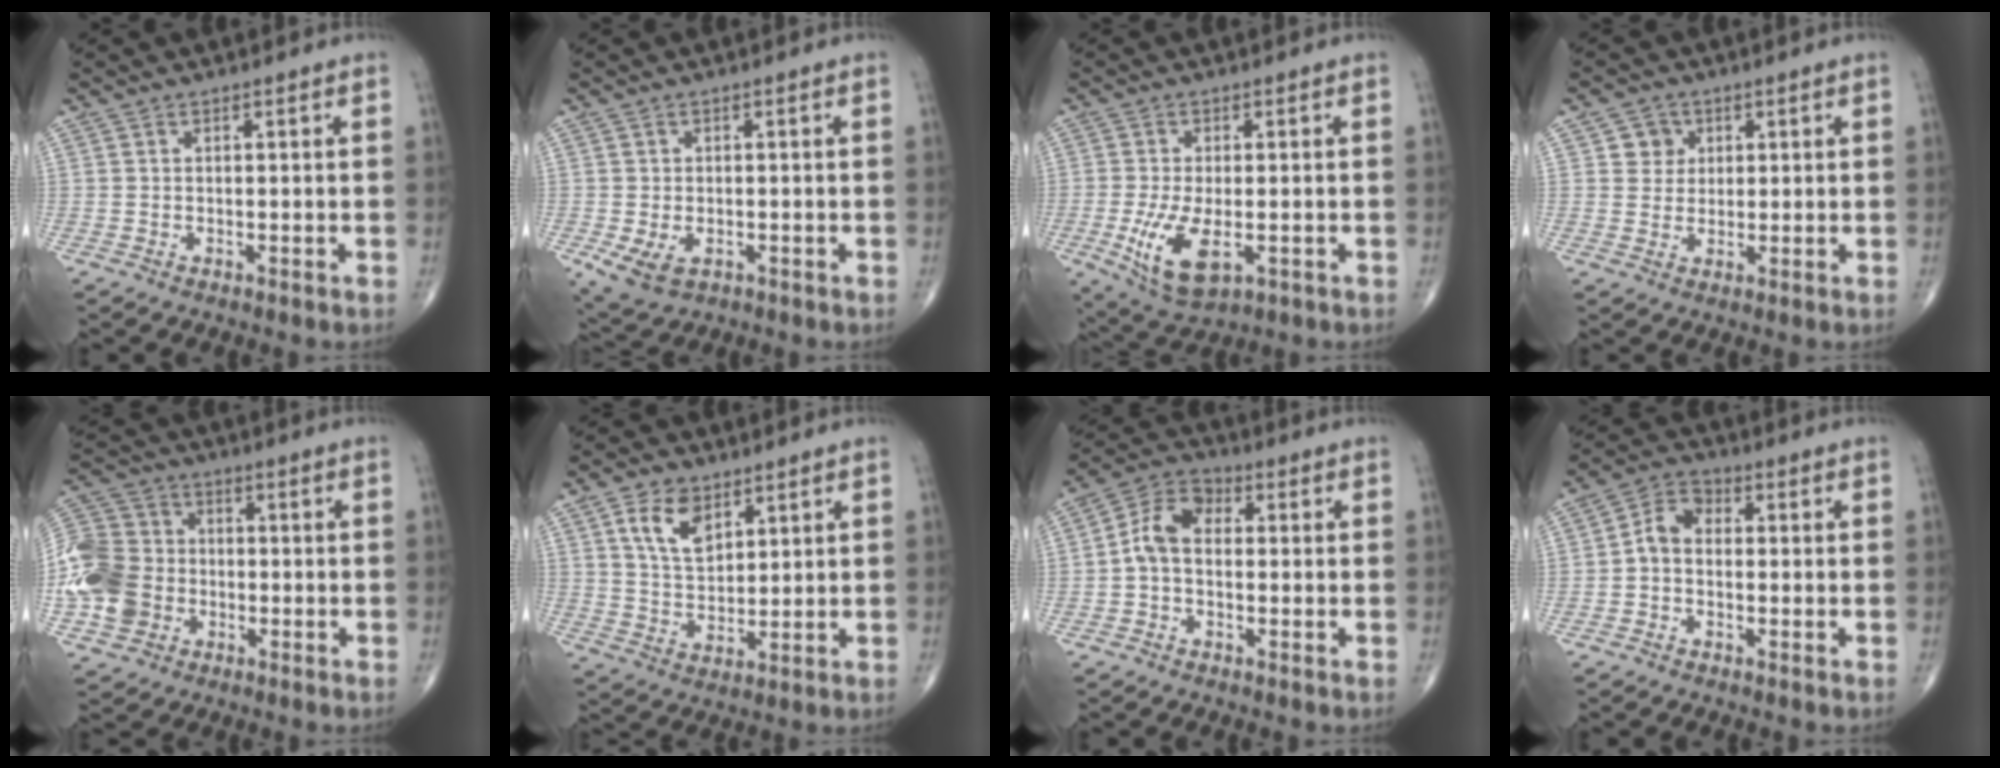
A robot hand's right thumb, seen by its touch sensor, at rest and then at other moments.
{"total": 5.8, "force": [-1.8, 3.8, 3.9], "torque": [-0.071, -0.003, -0.022]}
{"total": 9.5, "force": [-2.5, 4.5, 8.0], "torque": [-0.156, -0.015, -0.034]}
{"total": 4.0, "force": [1.4, 3.7, 0.7], "torque": [0.013, -0.002, 0.018]}
{"total": 14.1, "force": [-3.5, 11.6, 7.2], "torque": [-0.141, 0.022, -0.072]}
{"total": 8.3, "force": [4.1, 5.1, 5.1], "torque": [-0.076, -0.023, 0.080]}
{"total": 7.8, "force": [0.0, 5.3, 5.7], "torque": [-0.097, 0.027, -0.012]}
{"total": 5.7, "force": [-0.4, 4.2, 3.8], "torque": [-0.056, 0.021, -0.020]}